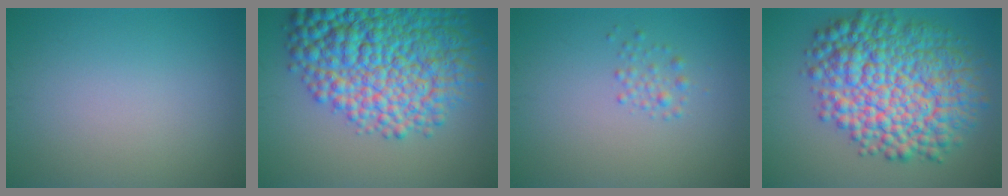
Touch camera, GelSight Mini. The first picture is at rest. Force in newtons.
{"total": 13.0, "press": 13.0, "slide": 0.4}
{"total": 1.2, "press": 1.2, "slide": 0.0}
{"total": 12.5, "press": 12.5, "slide": 0.2}